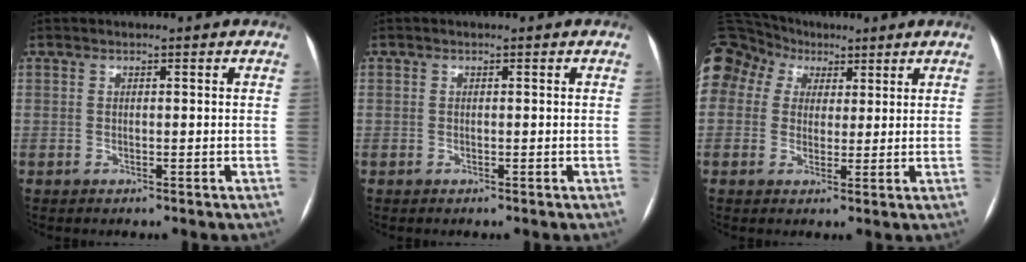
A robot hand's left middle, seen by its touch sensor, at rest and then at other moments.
{"total": 0.0}
{"total": 20.5, "force": [9.4, 16.4, 8.0], "torque": [-0.273, 0.106, 0.187]}